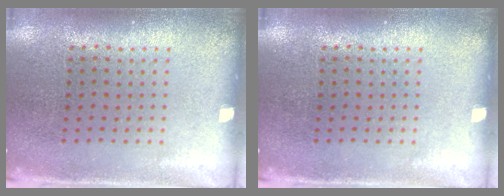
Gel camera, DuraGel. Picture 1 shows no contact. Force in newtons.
{"total": 0.0}